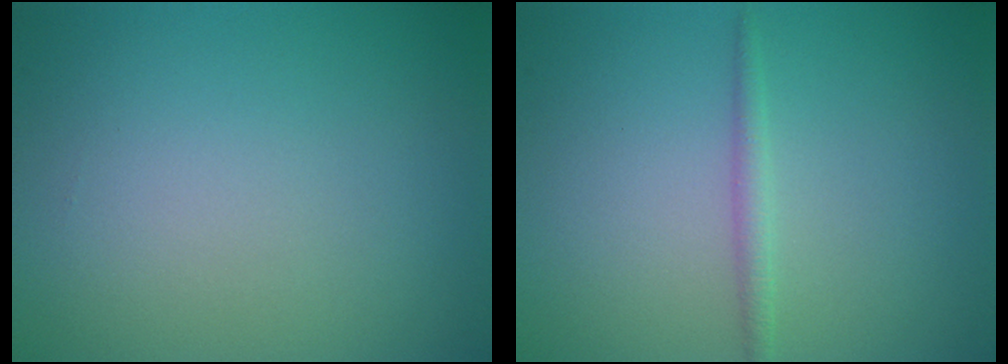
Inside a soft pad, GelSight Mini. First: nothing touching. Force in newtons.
{"total": 1.3, "press": 1.3, "slide": 0.1}